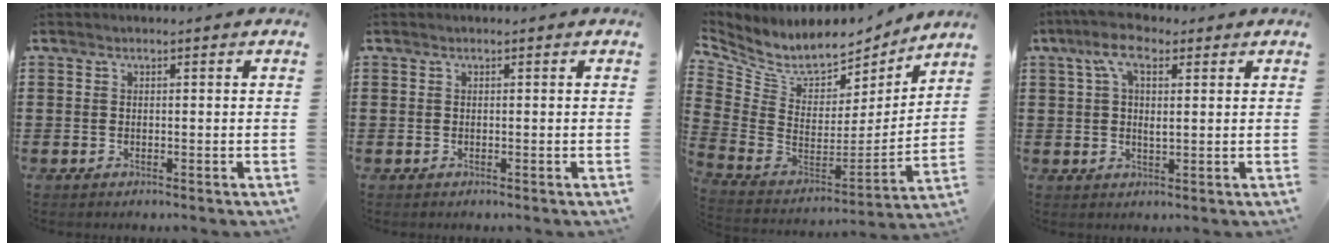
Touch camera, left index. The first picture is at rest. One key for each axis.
{"total": 0.0}
{"total": 6.9, "fx": 6.0, "fy": 2.8, "fz": 2.0, "tx": -0.079, "ty": -0.054, "tz": 0.104}
{"total": 6.2, "fx": 2.7, "fy": 2.5, "fz": 5.0, "tx": -0.105, "ty": 0.010, "tz": 0.044}